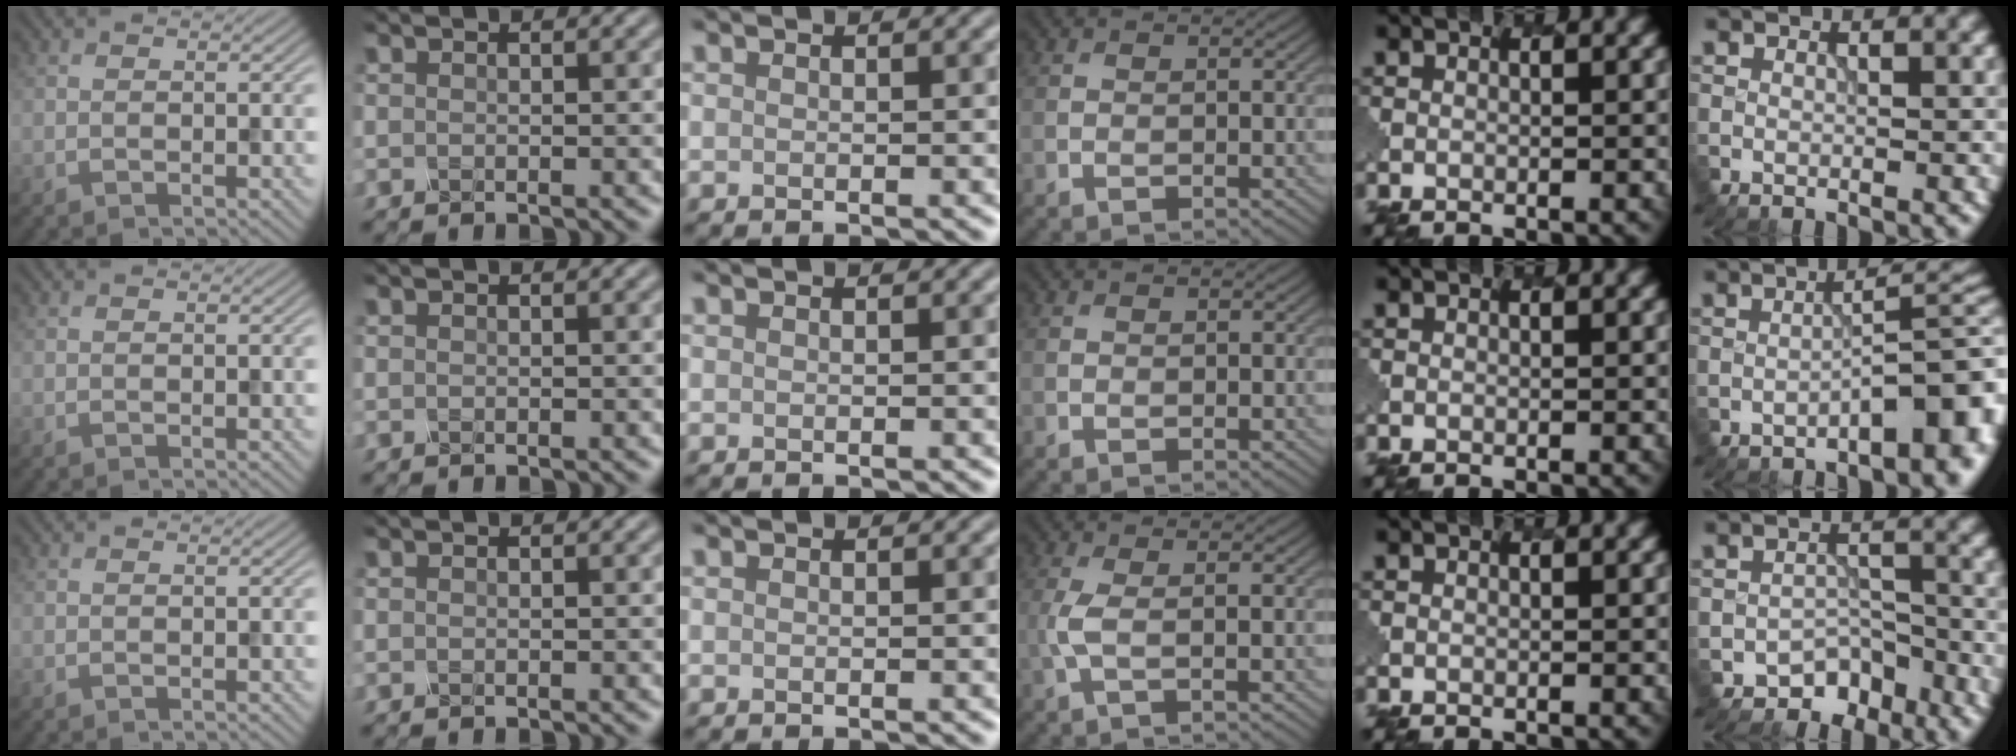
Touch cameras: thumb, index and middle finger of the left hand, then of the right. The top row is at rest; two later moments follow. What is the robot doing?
{"motion": "dispense", "object": "dispenser bottle"}